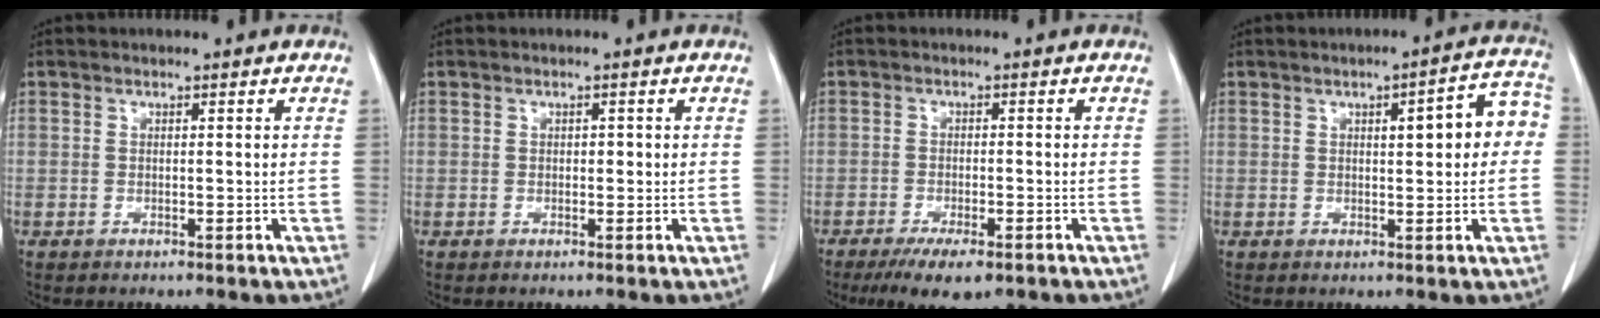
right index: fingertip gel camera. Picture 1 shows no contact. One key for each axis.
{"total": 0.7, "fx": 0.0, "fy": 0.5, "fz": 0.5, "tx": -0.004, "ty": 0.002, "tz": 0.000}
{"total": 6.7, "fx": -4.5, "fy": 1.9, "fz": 4.5, "tx": -0.071, "ty": -0.013, "tz": -0.068}
{"total": 7.2, "fx": 1.0, "fy": 1.7, "fz": 6.9, "tx": -0.085, "ty": 0.025, "tz": 0.010}